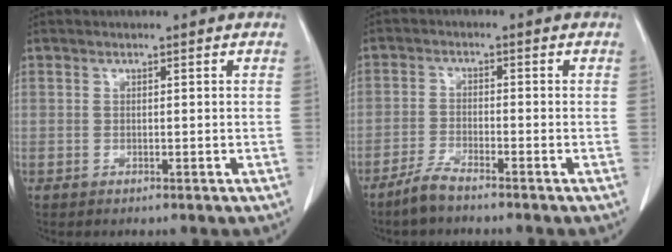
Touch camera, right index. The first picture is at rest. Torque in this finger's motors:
{"motor_torque": [0.19, -0.16, 0.03, 0.01]}